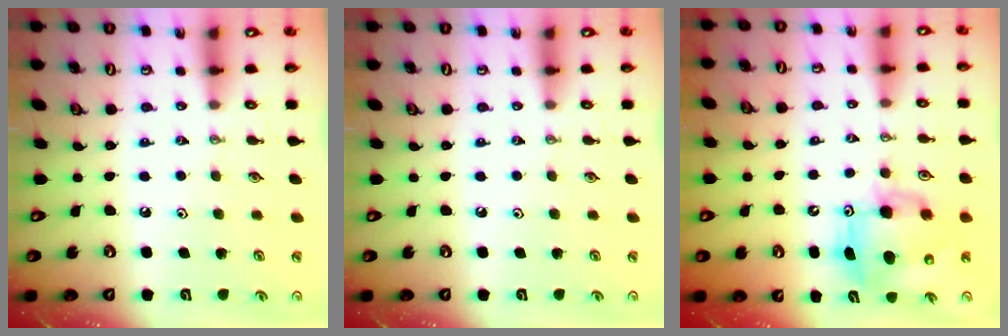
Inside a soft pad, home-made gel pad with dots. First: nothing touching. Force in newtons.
{"total": 0.0}
{"total": 8.6, "press": 8.3, "slide": 2.1}